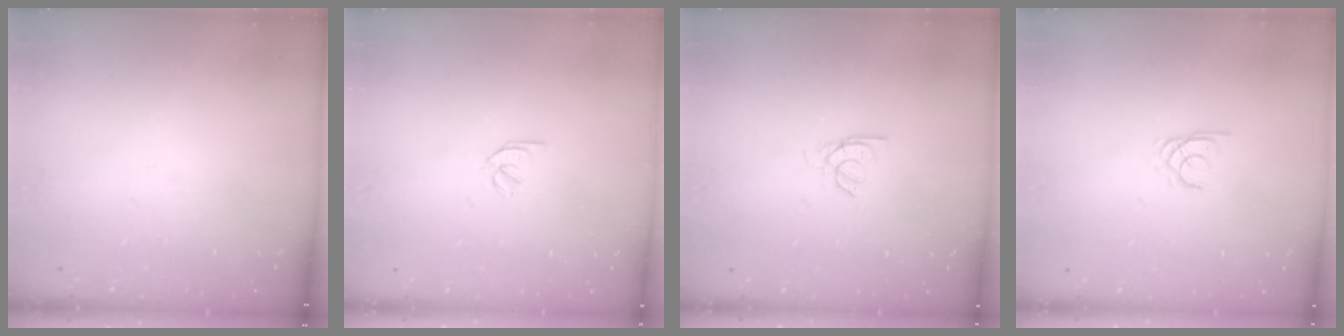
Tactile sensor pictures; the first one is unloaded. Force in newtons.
{"total": 1.9, "press": 1.9, "slide": 0.3}
{"total": 2.3, "press": 2.3, "slide": 0.2}
{"total": 1.6, "press": 1.6, "slide": 0.2}